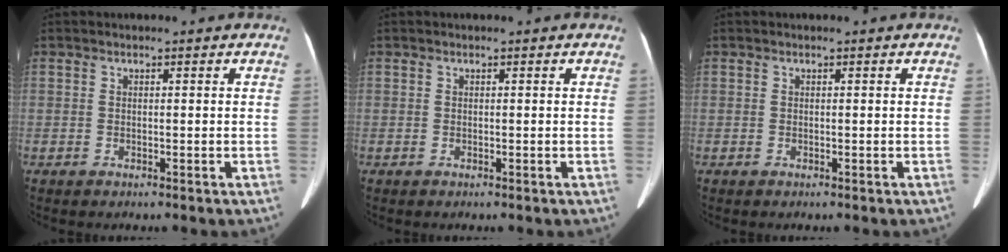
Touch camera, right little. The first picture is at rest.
{"total": 0.0}
{"total": 0.0}